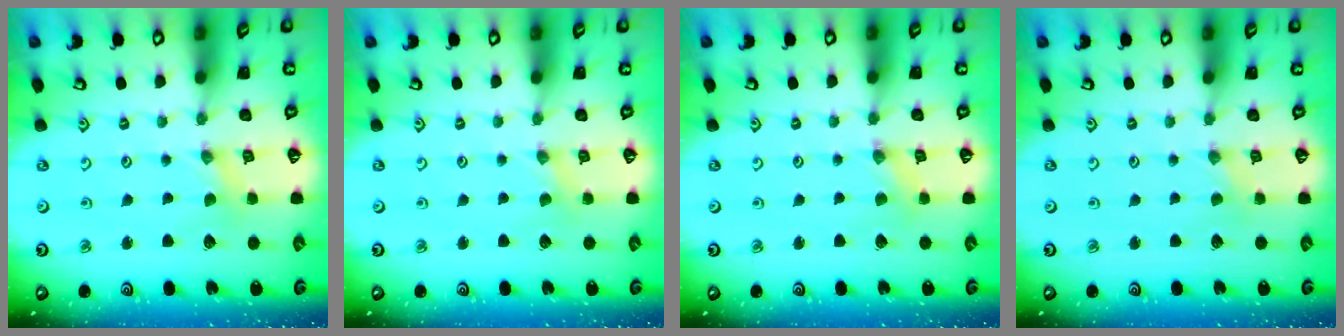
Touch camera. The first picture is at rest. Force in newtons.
{"total": 1.4, "press": 1.3, "slide": 0.3}
{"total": 0.8, "press": 0.8, "slide": 0.3}
{"total": 0.0}